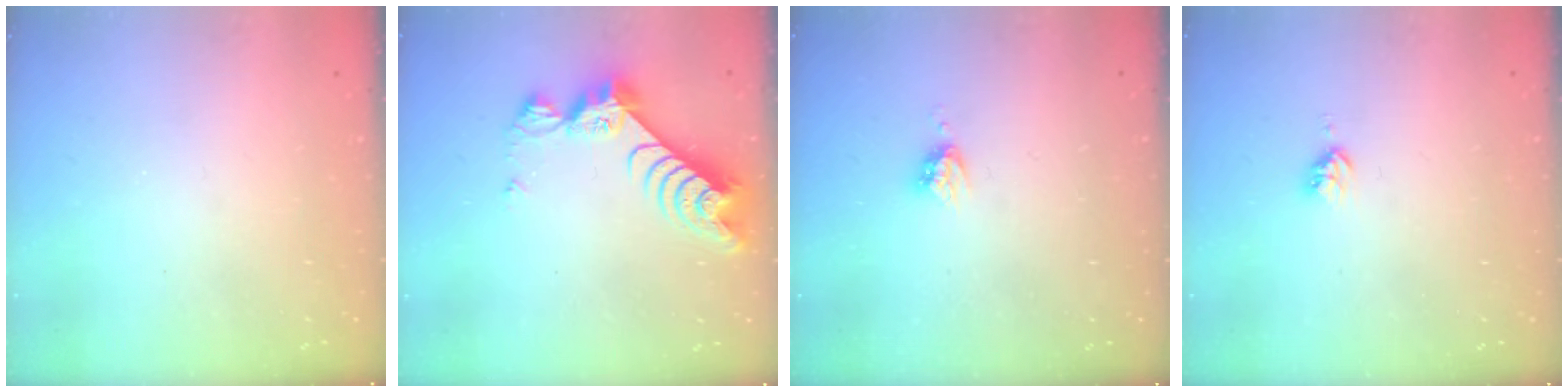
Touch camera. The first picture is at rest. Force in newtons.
{"total": 9.9, "press": 9.8, "slide": 1.0}
{"total": 3.8, "press": 3.8, "slide": 0.1}
{"total": 3.4, "press": 3.4, "slide": 0.5}